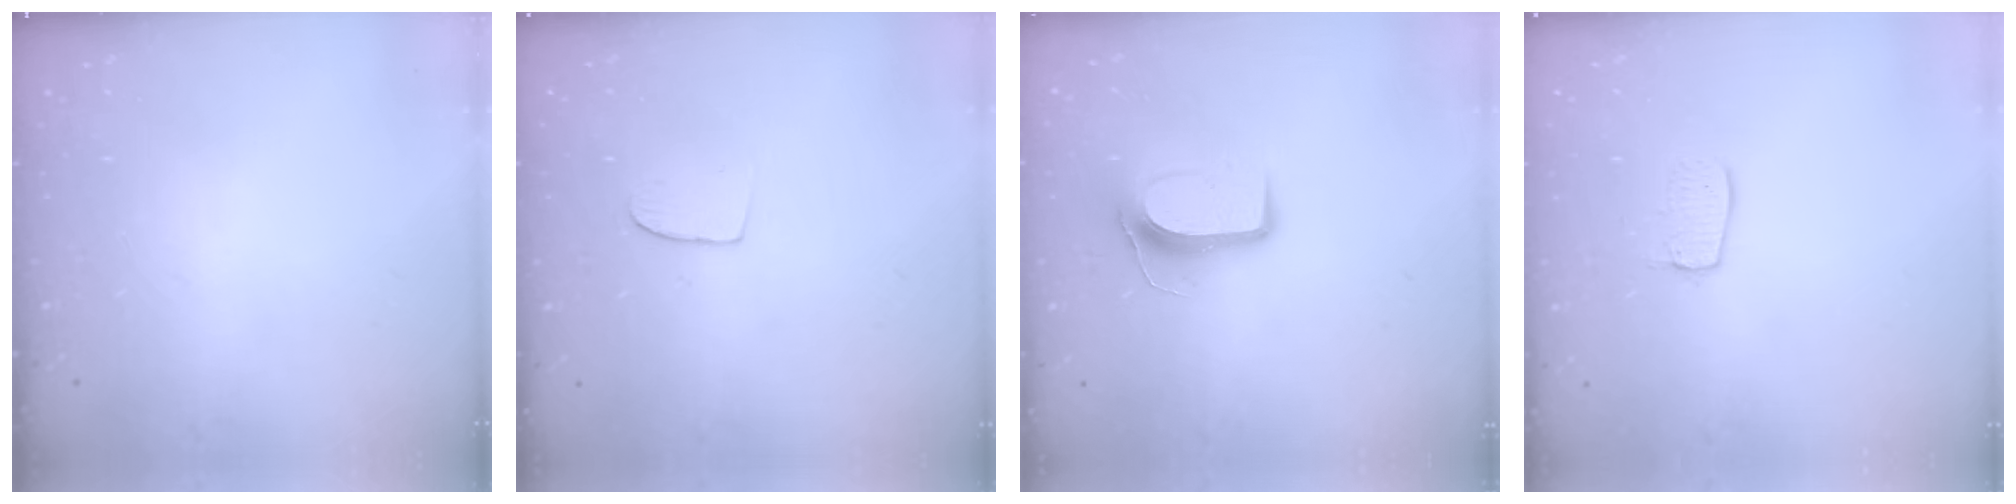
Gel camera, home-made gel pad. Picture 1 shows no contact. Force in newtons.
{"total": 6.3, "press": 6.2, "slide": 0.6}
{"total": 9.2, "press": 9.1, "slide": 0.9}
{"total": 7.1, "press": 7.1, "slide": 0.3}